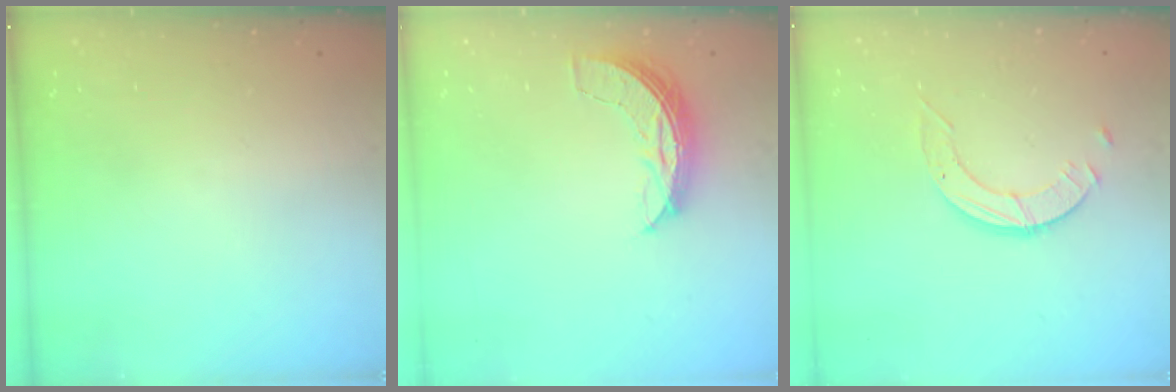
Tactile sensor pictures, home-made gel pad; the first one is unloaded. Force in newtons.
{"total": 6.8, "press": 6.8, "slide": 0.6}
{"total": 3.7, "press": 3.6, "slide": 0.4}